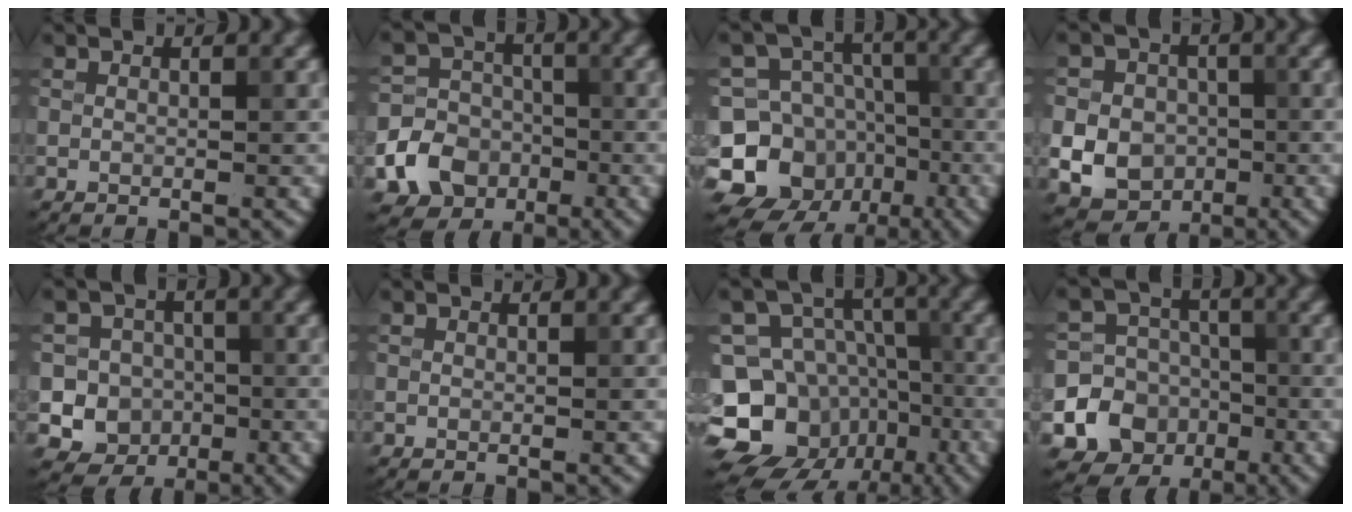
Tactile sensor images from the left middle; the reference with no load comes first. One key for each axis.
{"total": 6.3, "fx": -2.4, "fy": 5.4, "fz": 2.1, "tx": -0.018, "ty": -0.002, "tz": -0.065}
{"total": 11.8, "fx": -5.2, "fy": 10.0, "fz": 3.4, "tx": -0.070, "ty": 0.006, "tz": -0.104}
{"total": 8.8, "fx": -1.6, "fy": 8.0, "fz": 3.5, "tx": -0.059, "ty": 0.010, "tz": -0.059}
{"total": 8.0, "fx": -2.2, "fy": 7.5, "fz": 1.6, "tx": -0.016, "ty": 0.007, "tz": -0.067}
{"total": 0.0}
{"total": 14.7, "fx": -7.3, "fy": 11.9, "fz": 4.8, "tx": -0.088, "ty": -0.013, "tz": -0.126}
{"total": 11.5, "fx": -4.1, "fy": 10.5, "fz": 2.3, "tx": -0.042, "ty": -0.028, "tz": -0.081}